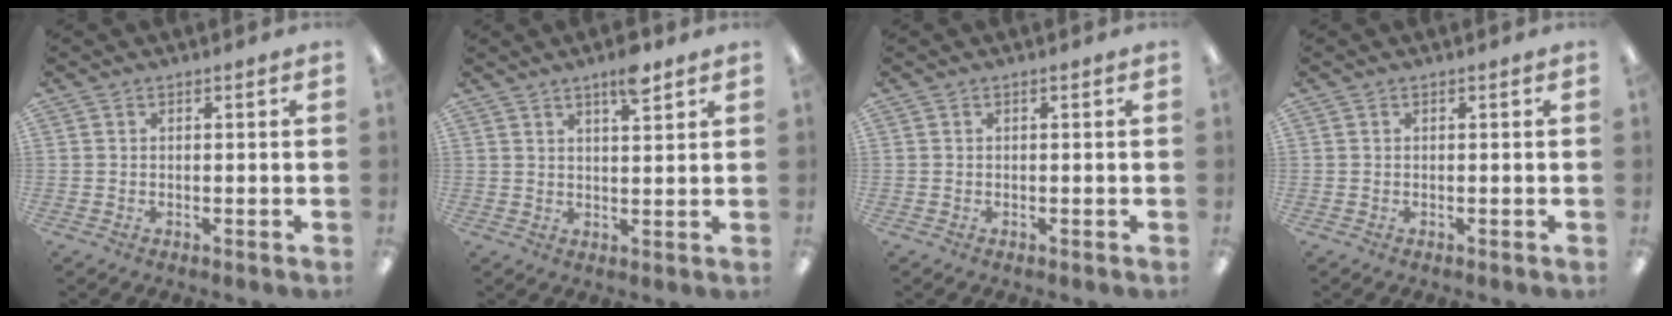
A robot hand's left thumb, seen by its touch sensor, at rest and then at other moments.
{"total": 5.6, "force": [4.0, 1.3, 3.7], "torque": [-0.058, -0.015, 0.065]}
{"total": 0.0}
{"total": 0.0}